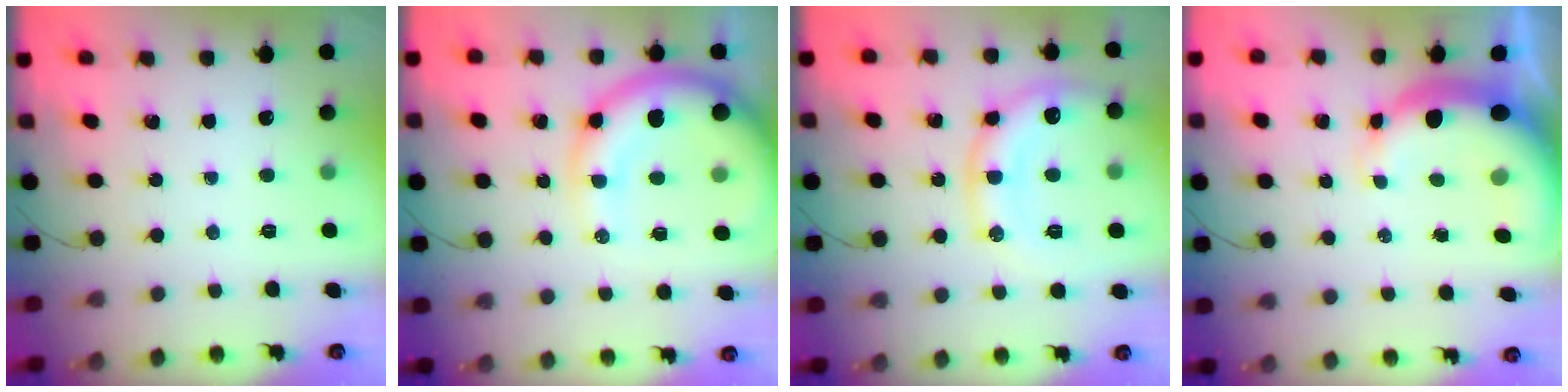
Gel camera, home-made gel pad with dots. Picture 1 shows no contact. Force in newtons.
{"total": 15.8, "press": 15.4, "slide": 3.5}
{"total": 13.8, "press": 13.7, "slide": 1.5}
{"total": 9.1, "press": 8.7, "slide": 2.4}